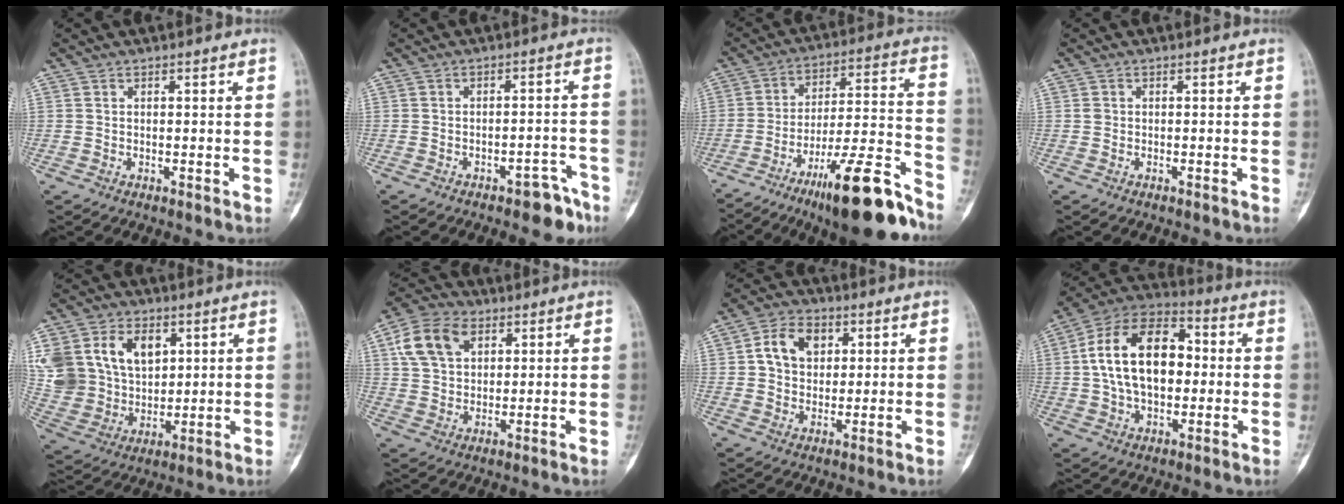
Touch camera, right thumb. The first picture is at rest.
{"total": 6.2, "force": [-4.5, 2.7, 3.3], "torque": [-0.020, 0.042, -0.054]}
{"total": 20.4, "force": [-14.6, 3.5, 13.8], "torque": [-0.182, 0.094, -0.233]}
{"total": 0.7, "force": [-0.4, 0.4, 0.4], "torque": [-0.002, 0.001, -0.008]}
{"total": 23.6, "force": [7.9, 17.5, 13.6], "torque": [-0.299, 0.024, 0.172]}
{"total": 11.3, "force": [4.5, 7.7, 6.9], "torque": [-0.118, 0.002, 0.083]}
{"total": 8.4, "force": [2.2, 6.4, 5.1], "torque": [-0.058, 0.001, 0.033]}
{"total": 19.2, "force": [1.7, 11.9, 15.0], "torque": [-0.241, 0.027, 0.024]}